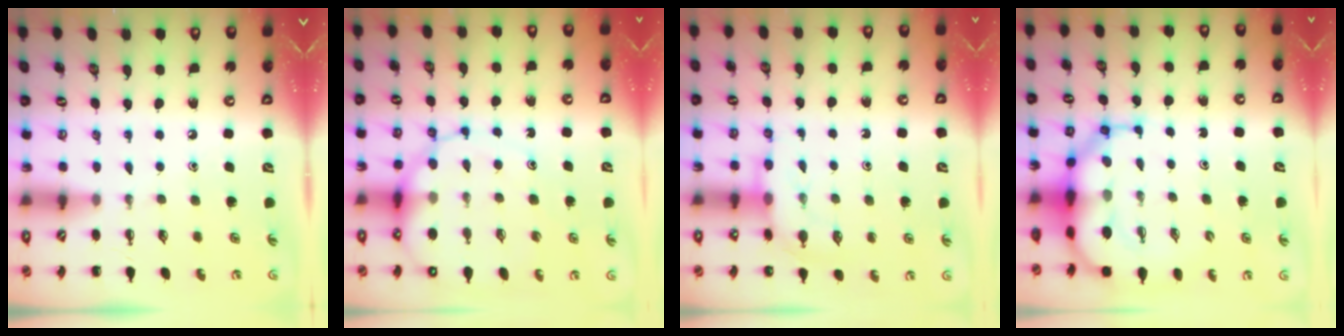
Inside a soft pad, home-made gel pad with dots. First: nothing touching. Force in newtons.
{"total": 12.8, "press": 12.5, "slide": 3.0}
{"total": 9.0, "press": 9.0, "slide": 0.9}
{"total": 10.8, "press": 10.3, "slide": 2.9}